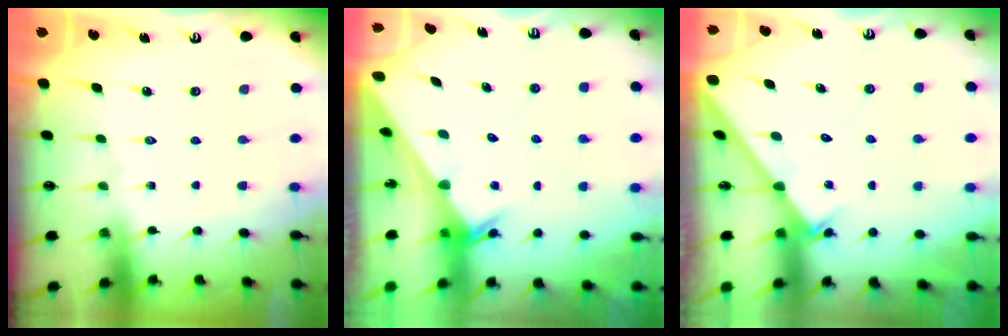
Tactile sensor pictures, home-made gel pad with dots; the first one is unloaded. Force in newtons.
{"total": 3.3, "press": 3.3, "slide": 0.4}
{"total": 3.5, "press": 3.4, "slide": 0.5}